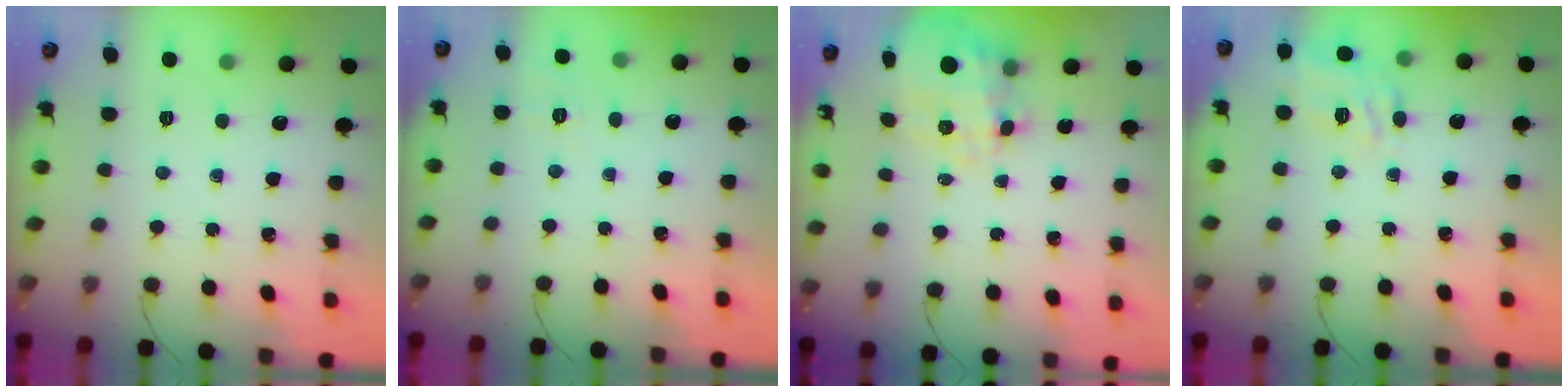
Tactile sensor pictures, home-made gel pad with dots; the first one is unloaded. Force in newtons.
{"total": 2.0, "press": 0.4, "slide": 1.9}
{"total": 9.6, "press": 9.5, "slide": 1.6}
{"total": 7.3, "press": 7.2, "slide": 1.3}